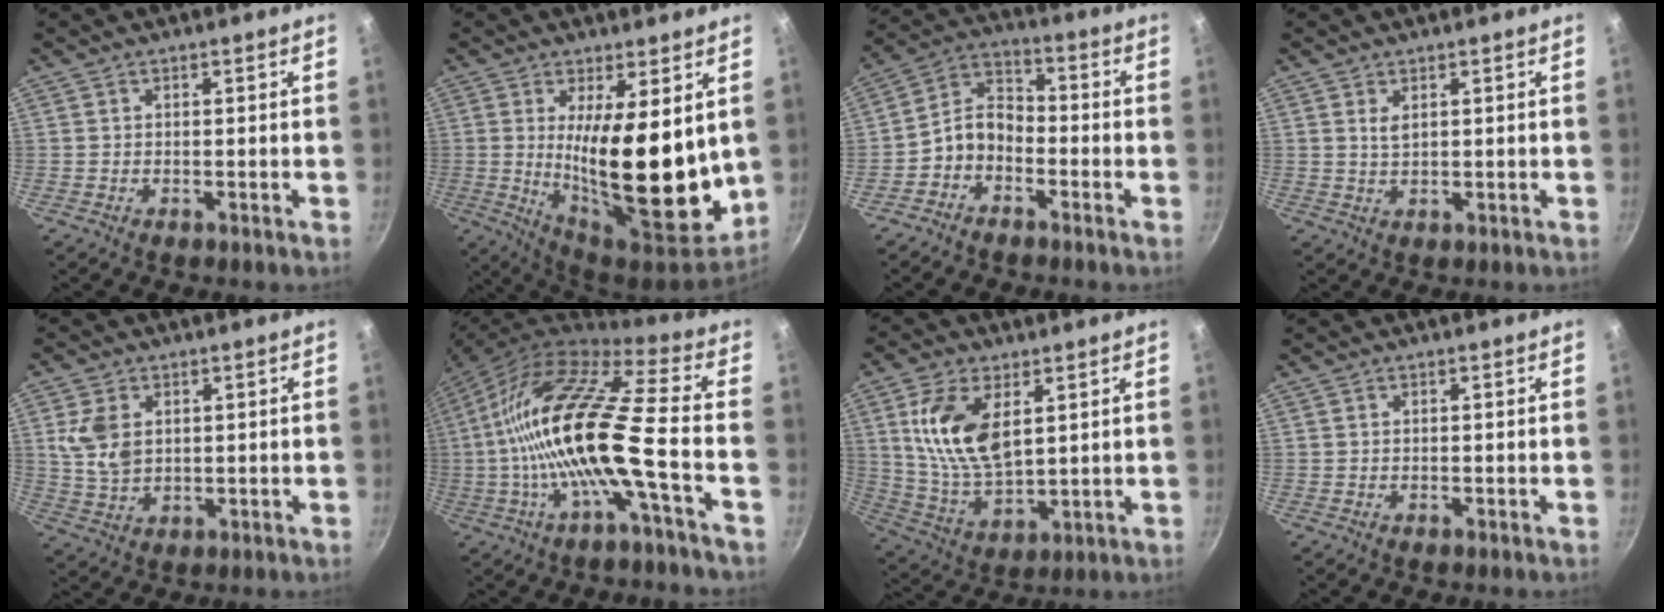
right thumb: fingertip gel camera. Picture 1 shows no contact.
{"total": 19.4, "force": [2.2, 6.7, 18.0], "torque": [-0.245, -0.043, 0.046]}
{"total": 7.3, "force": [-3.1, 5.1, 4.1], "torque": [-0.063, 0.051, -0.075]}
{"total": 2.1, "force": [0.9, 1.1, 1.6], "torque": [-0.027, -0.005, 0.019]}
{"total": 7.3, "force": [1.8, 5.1, 5.0], "torque": [-0.089, -0.012, 0.038]}
{"total": 19.2, "force": [-4.1, 3.1, 18.5], "torque": [-0.343, 0.039, -0.092]}
{"total": 14.3, "force": [4.4, 7.8, 11.2], "torque": [-0.206, -0.023, 0.094]}
{"total": 0.0}